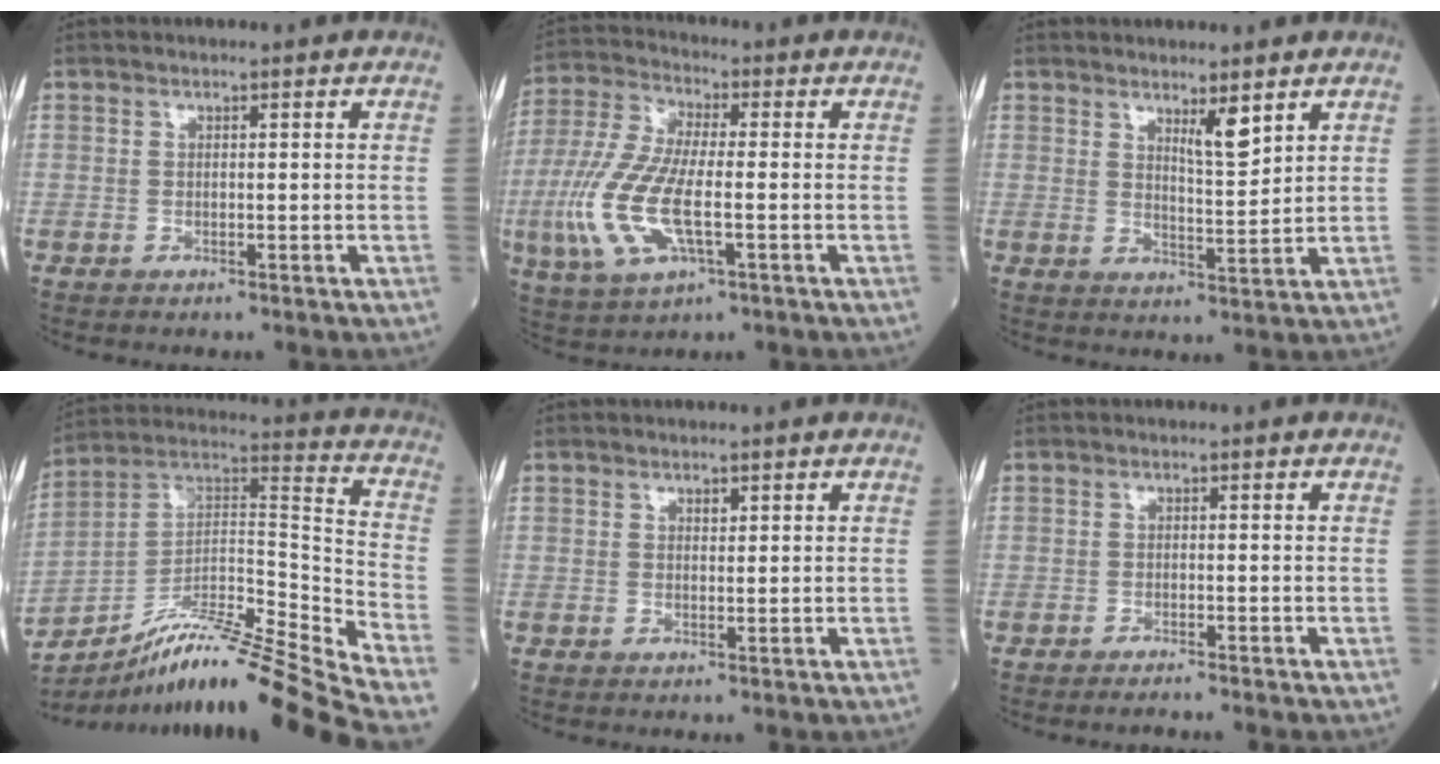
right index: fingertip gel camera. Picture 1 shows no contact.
{"total": 13.3, "force": [-2.9, 4.1, 12.3], "torque": [-0.280, -0.008, -0.053]}
{"total": 4.2, "force": [2.9, 0.4, 3.1], "torque": [-0.055, -0.011, 0.052]}
{"total": 21.9, "force": [-17.9, -2.1, 12.4], "torque": [-0.199, 0.017, -0.314]}
{"total": 0.8, "force": [0.5, 0.4, 0.5], "torque": [-0.005, -0.003, 0.008]}
{"total": 2.0, "force": [-1.9, -0.4, 0.7], "torque": [-0.008, 0.000, -0.027]}